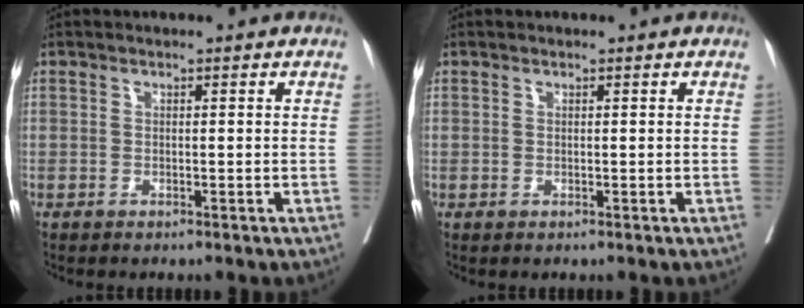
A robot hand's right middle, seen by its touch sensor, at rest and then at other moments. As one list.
[{"total": 0.0}]